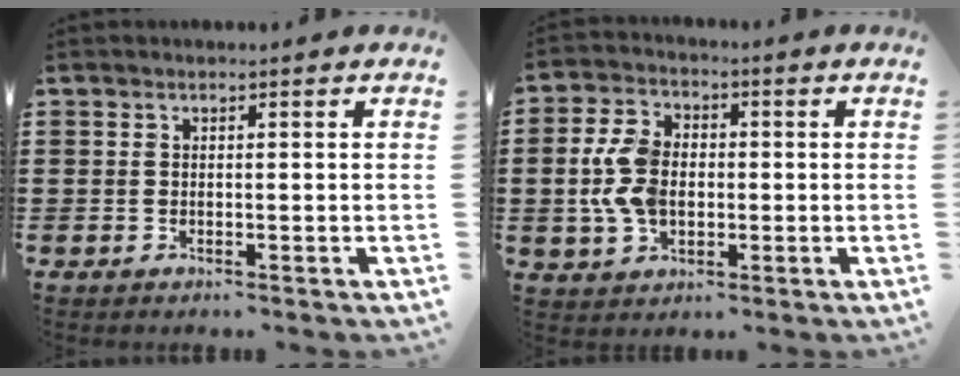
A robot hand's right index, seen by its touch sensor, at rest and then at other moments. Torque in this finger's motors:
{"motor_torque": [0.40, 0.33, 0.60, 0.18]}